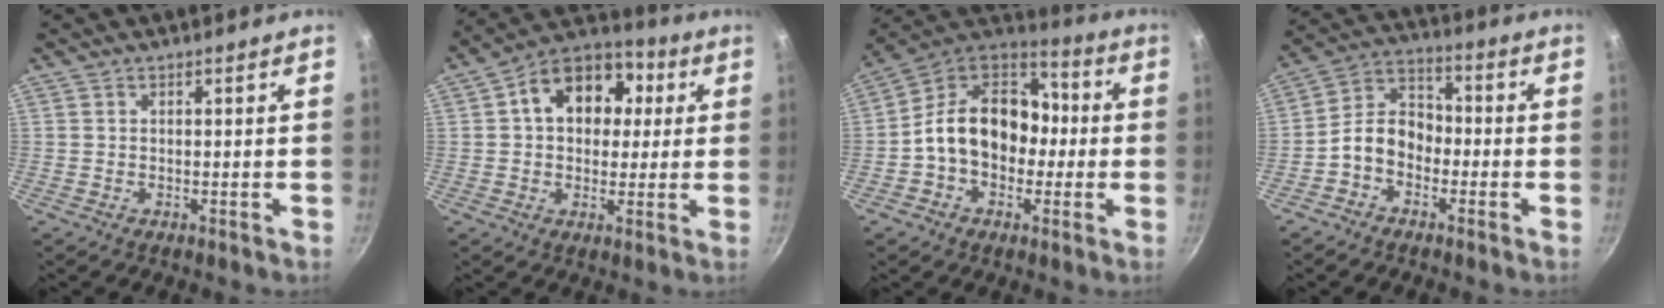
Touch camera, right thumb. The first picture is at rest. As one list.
[{"total": 15.1, "force": [3.3, 11.2, 9.6], "torque": [-0.114, 0.024, 0.034]}, {"total": 17.5, "force": [-1.3, 13.3, 11.3], "torque": [-0.143, 0.053, -0.041]}, {"total": 8.4, "force": [-2.8, 6.2, 4.9], "torque": [-0.059, 0.045, -0.070]}]